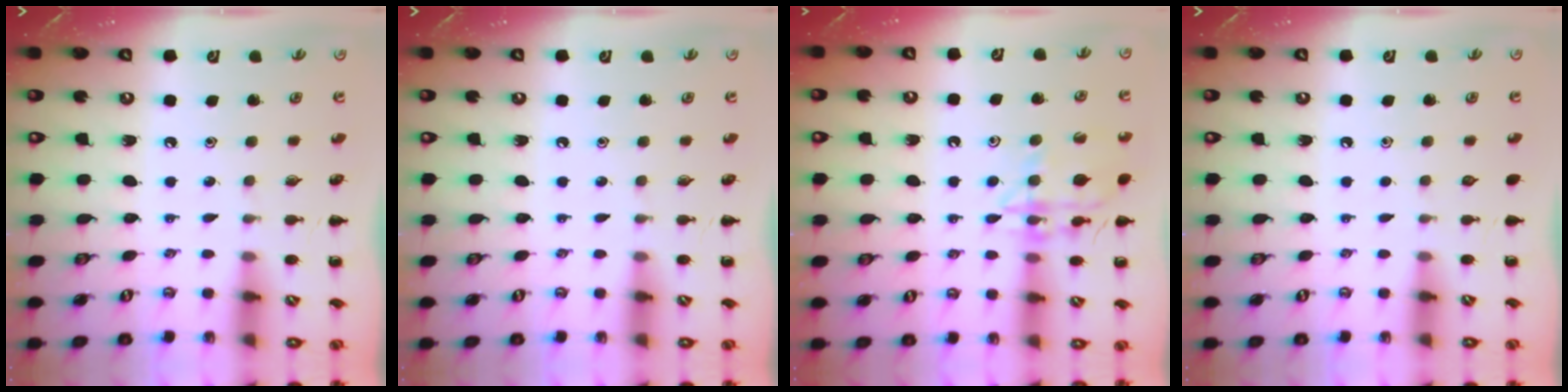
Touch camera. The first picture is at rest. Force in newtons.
{"total": 0.0}
{"total": 15.5, "press": 15.4, "slide": 1.6}
{"total": 0.0}